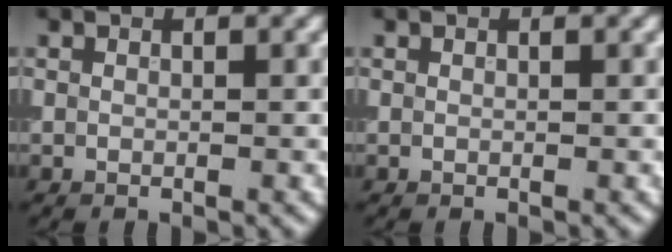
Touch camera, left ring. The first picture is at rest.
{"total": 0.0}